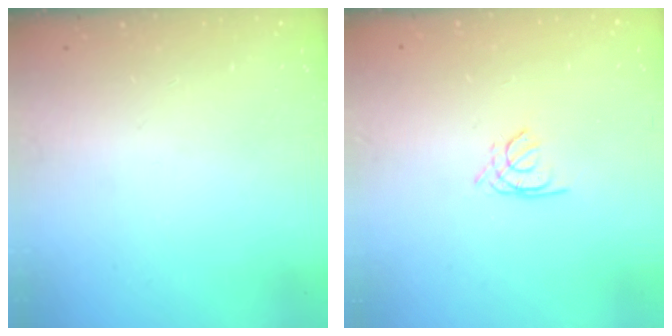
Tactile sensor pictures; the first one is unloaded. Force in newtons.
{"total": 1.4, "press": 1.4, "slide": 0.4}